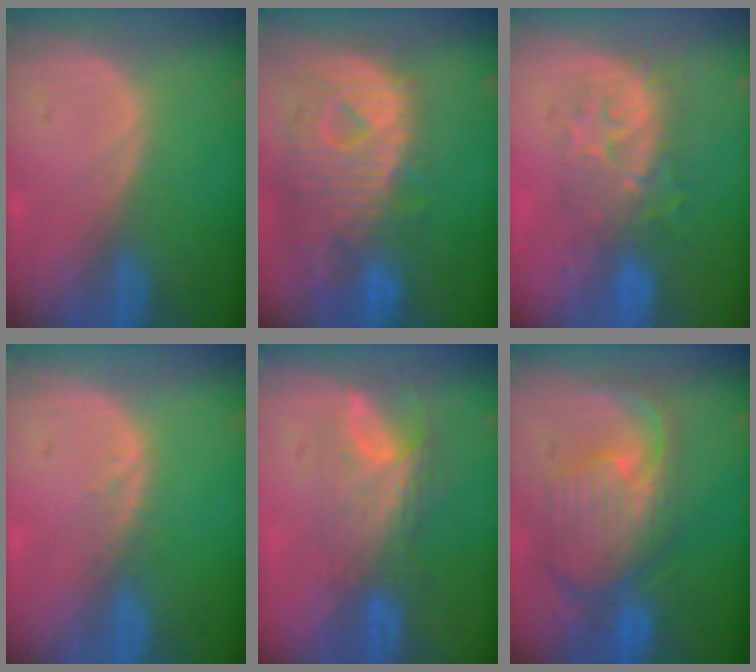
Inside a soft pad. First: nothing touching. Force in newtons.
{"total": 12.5, "press": 10.8, "slide": 6.4}
{"total": 8.0, "press": 7.9, "slide": 1.6}
{"total": 1.3, "press": 1.3, "slide": 0.2}
{"total": 8.0, "press": 6.6, "slide": 4.5}
{"total": 10.7, "press": 9.5, "slide": 5.0}